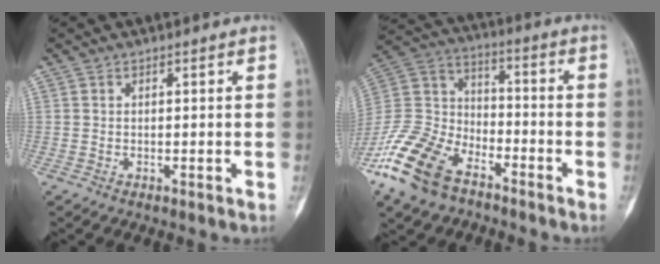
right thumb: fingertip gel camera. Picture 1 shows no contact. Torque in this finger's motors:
{"motor_torque": [0.50, 0.25, 1.46, -1.31, 0.20]}